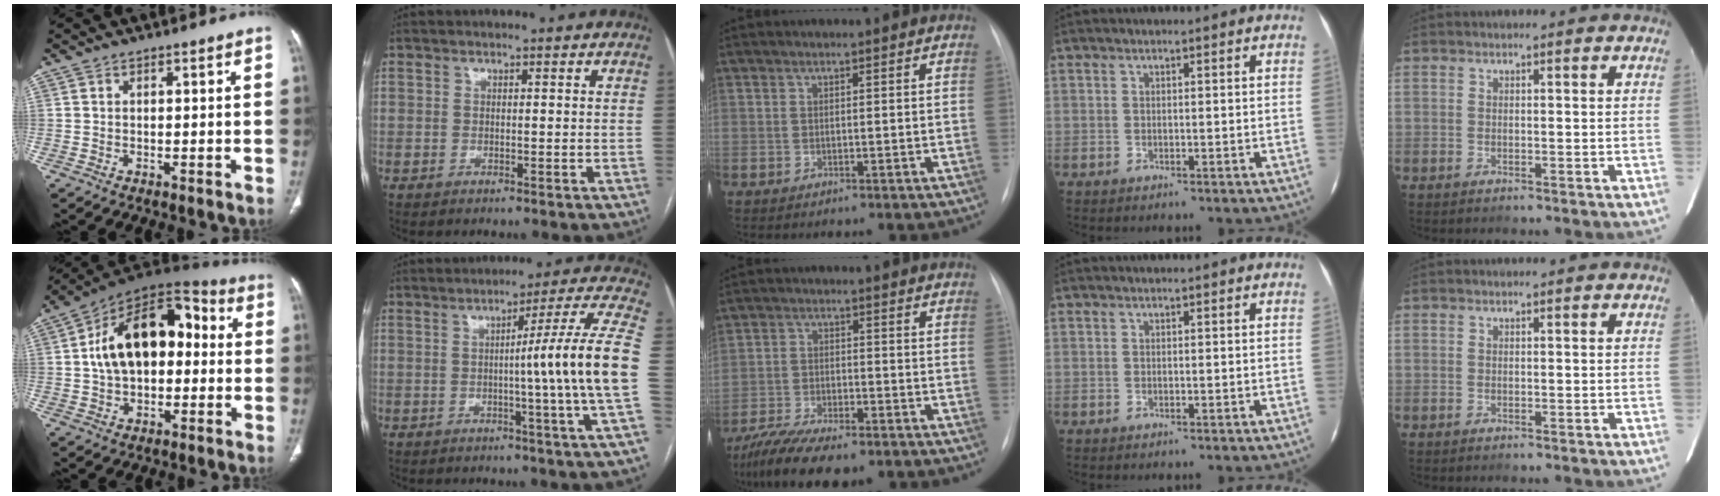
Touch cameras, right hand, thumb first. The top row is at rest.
{"thumb": {"total": 18.8, "force": [1.5, 11.5, 14.8], "torque": [-0.215, 0.046, 0.016]}, "index": {"total": 13.2, "force": [-1.3, -3.2, 12.7], "torque": [-0.164, -0.004, -0.020]}, "middle": {"total": 11.8, "force": [-9.1, 3.5, 6.7], "torque": [-0.118, -0.016, -0.148]}}